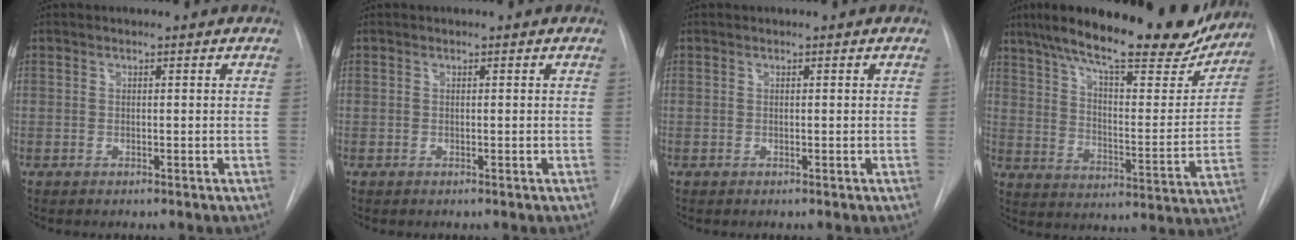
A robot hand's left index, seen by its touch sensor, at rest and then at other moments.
{"total": 0.0}
{"total": 0.0}
{"total": 26.9, "force": [21.5, 6.0, 14.9], "torque": [-0.236, -0.002, 0.297]}